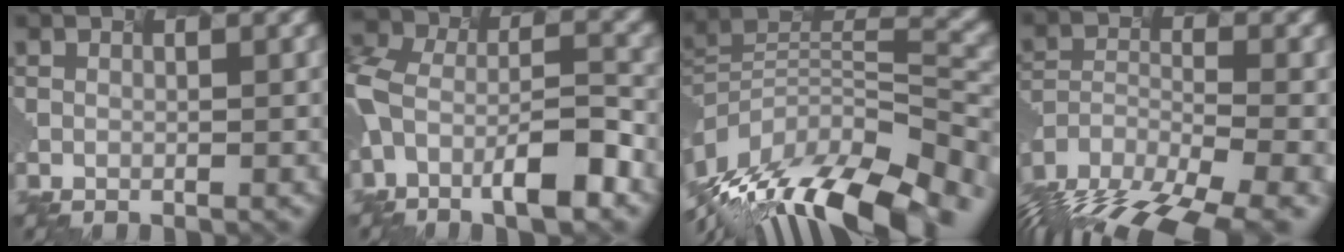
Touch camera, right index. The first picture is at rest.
{"total": 7.8, "force": [-4.7, 2.9, 5.5], "torque": [-0.141, -0.008, -0.074]}
{"total": 14.4, "force": [-11.2, 4.3, 7.8], "torque": [-0.212, 0.009, -0.173]}
{"total": 14.7, "force": [-12.7, 4.3, 5.9], "torque": [-0.156, -0.028, -0.159]}